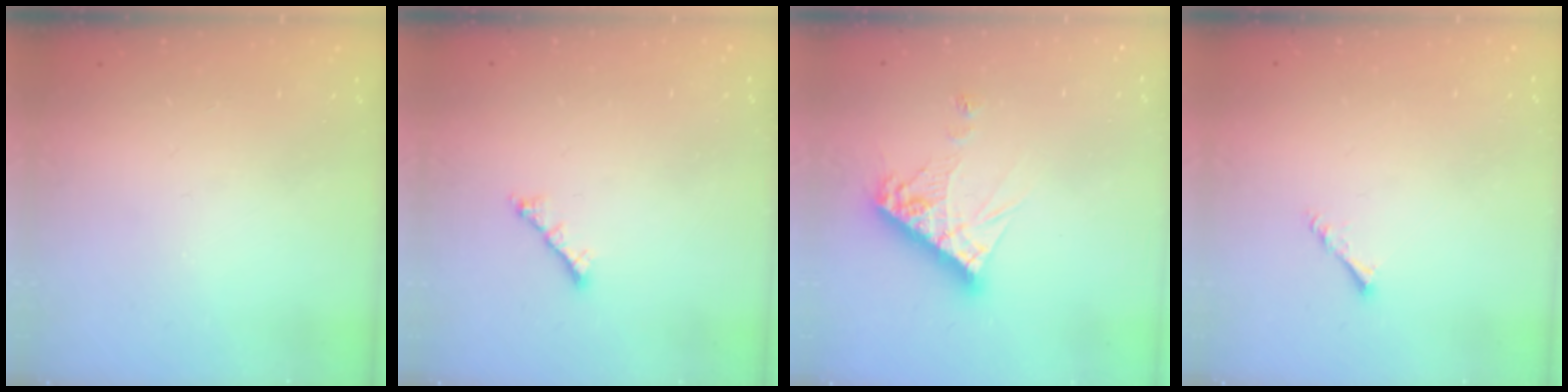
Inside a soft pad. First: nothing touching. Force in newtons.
{"total": 1.8, "press": 1.7, "slide": 0.6}
{"total": 11.7, "press": 11.6, "slide": 1.1}
{"total": 1.6, "press": 1.6, "slide": 0.3}